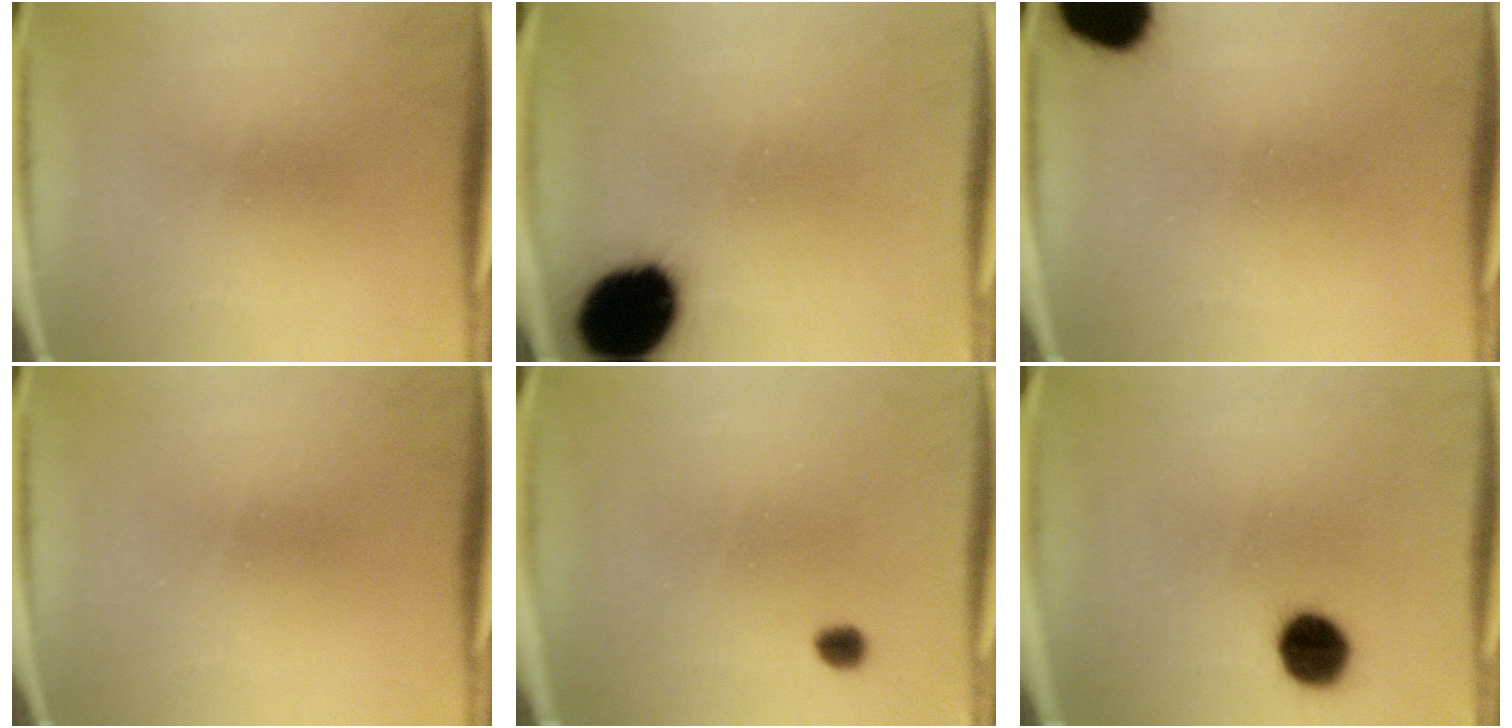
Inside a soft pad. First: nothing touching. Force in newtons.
{"total": 18.9}
{"total": 13.5}
{"total": 0.0}
{"total": 1.9}
{"total": 8.6}